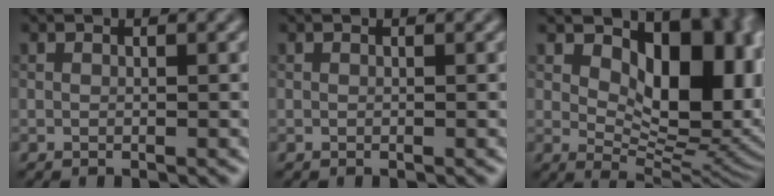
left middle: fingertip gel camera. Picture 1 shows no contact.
{"total": 0.0}
{"total": 12.9, "force": [4.1, 7.0, 10.0], "torque": [-0.116, -0.005, 0.071]}